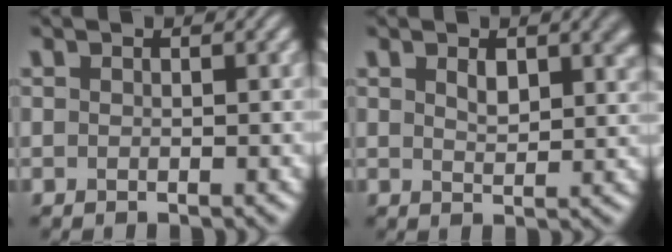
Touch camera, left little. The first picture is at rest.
{"total": 3.0, "force": [1.5, 1.4, 2.2], "torque": [-0.035, 0.000, 0.028]}